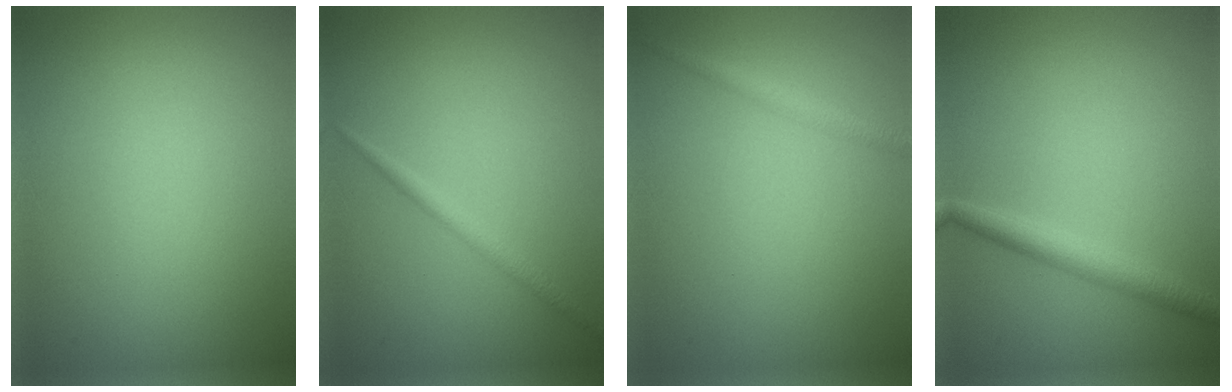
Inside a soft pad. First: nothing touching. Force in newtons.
{"total": 1.3, "press": 1.3, "slide": 0.1}
{"total": 1.5, "press": 1.5, "slide": 0.0}
{"total": 2.4, "press": 2.4, "slide": 0.1}